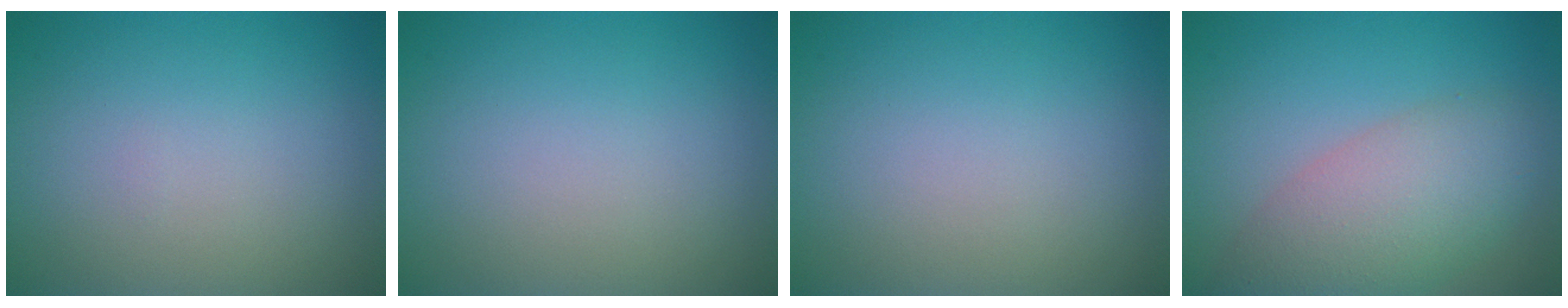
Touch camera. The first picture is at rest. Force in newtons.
{"total": 0.0}
{"total": 0.0}
{"total": 6.3, "press": 6.2, "slide": 0.8}